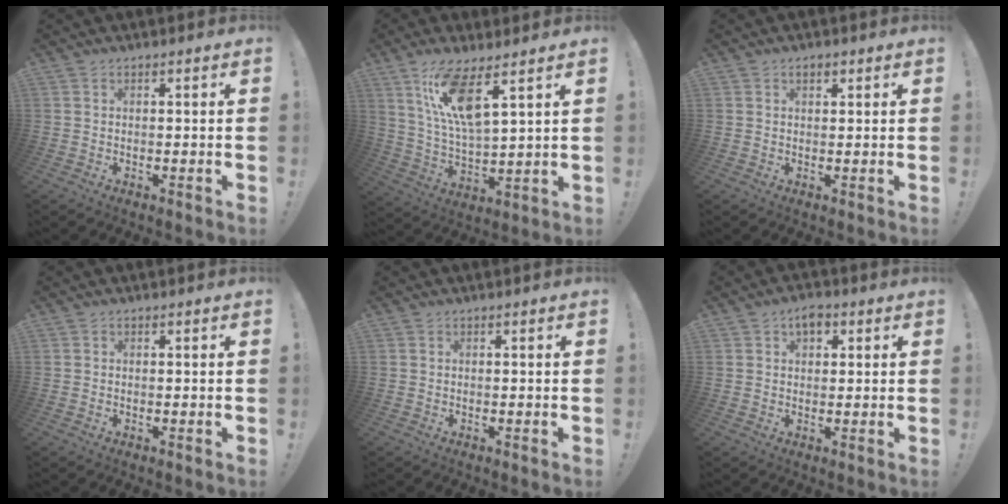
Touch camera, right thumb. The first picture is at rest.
{"total": 12.9, "force": [7.7, 3.0, 9.9], "torque": [-0.198, -0.032, 0.130]}
{"total": 1.9, "force": [1.0, 1.0, 1.2], "torque": [-0.018, 0.000, 0.017]}
{"total": 0.0}
{"total": 0.0}
{"total": 3.9, "force": [2.0, 2.3, 2.4], "torque": [-0.025, -0.004, 0.031]}